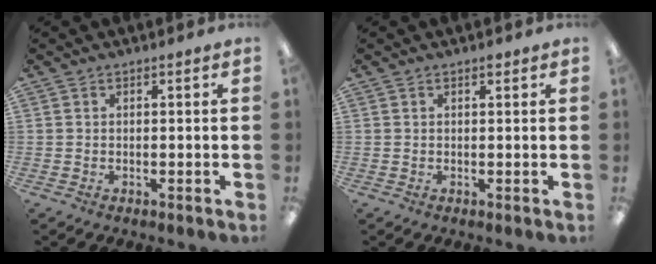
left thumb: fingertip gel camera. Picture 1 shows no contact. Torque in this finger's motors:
{"motor_torque": [0.32, 0.05, 0.22, -0.09, 0.00]}